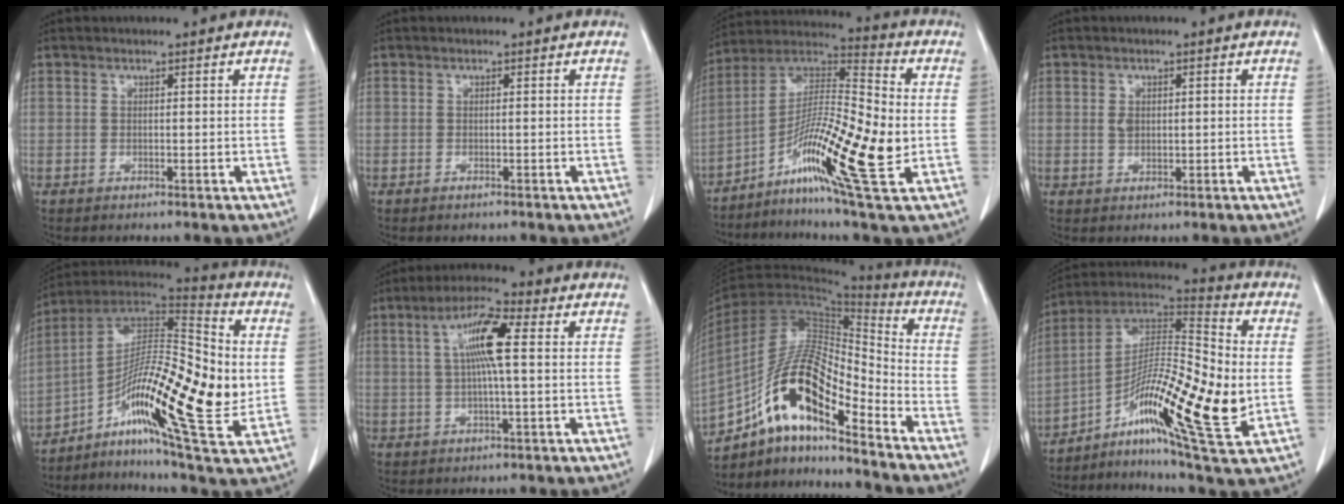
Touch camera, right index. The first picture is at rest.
{"total": 0.6, "force": [-0.5, 0.2, 0.3], "torque": [-0.009, -0.001, -0.006]}
{"total": 18.2, "force": [-4.7, 1.4, 17.6], "torque": [-0.326, -0.004, -0.089]}
{"total": 1.7, "force": [0.1, 1.2, 1.2], "torque": [-0.023, 0.003, 0.004]}
{"total": 21.9, "force": [-2.6, 4.3, 21.3], "torque": [-0.365, 0.014, -0.051]}
{"total": 8.1, "force": [1.5, 0.8, 7.9], "torque": [-0.151, 0.013, 0.023]}
{"total": 16.1, "force": [-10.1, 3.6, 12.0], "torque": [-0.229, 0.026, -0.178]}
{"total": 19.9, "force": [-4.0, 2.8, 19.3], "torque": [-0.348, 0.004, -0.075]}